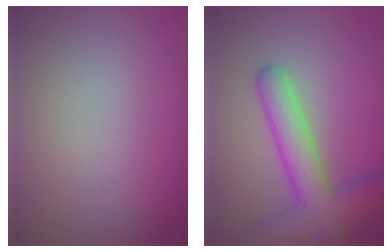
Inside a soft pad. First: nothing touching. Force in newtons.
{"total": 6.3, "press": 6.3, "slide": 0.3}